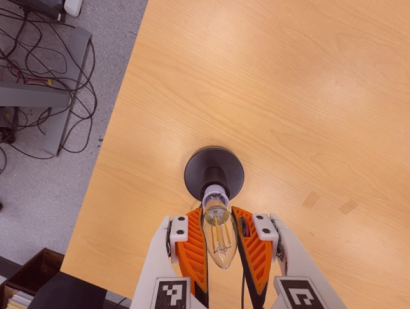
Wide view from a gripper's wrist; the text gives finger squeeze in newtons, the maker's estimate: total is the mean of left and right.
{"total": 21.2, "left": 22.4, "right": 19.9}